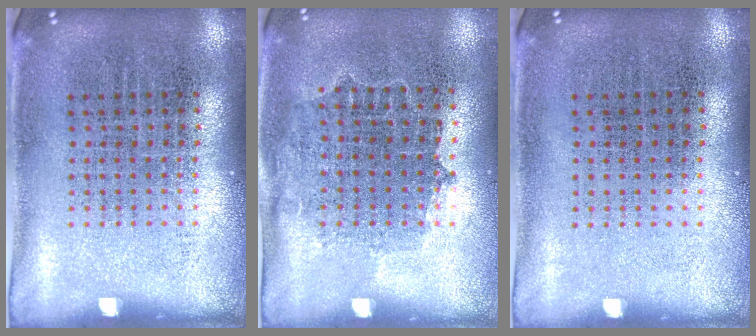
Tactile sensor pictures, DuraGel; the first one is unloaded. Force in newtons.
{"total": 0.8, "press": 0.7, "slide": 0.4}
{"total": 0.0}